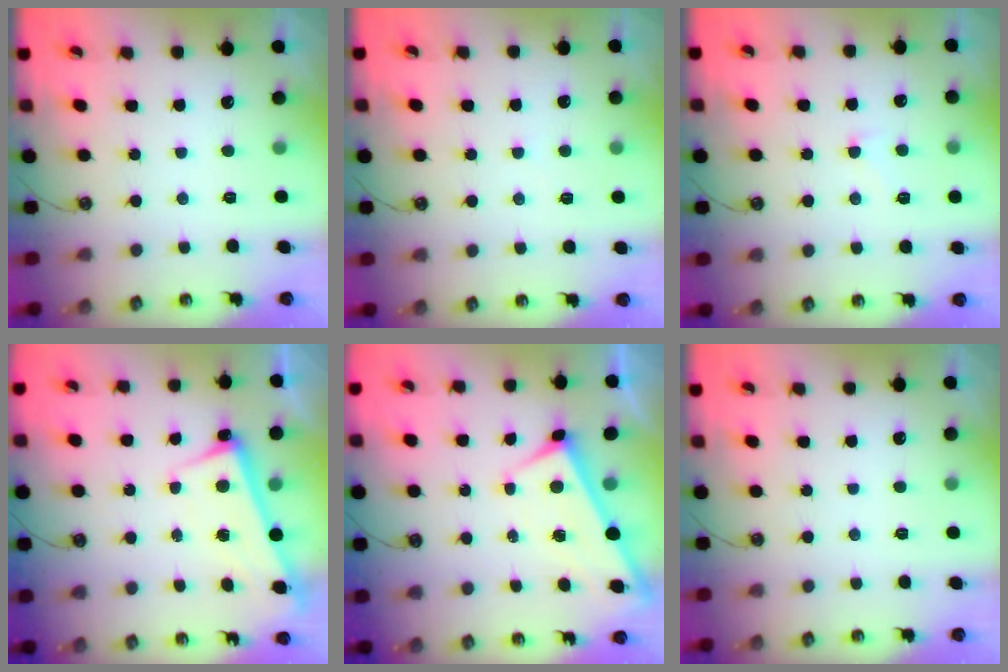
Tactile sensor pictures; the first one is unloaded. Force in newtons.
{"total": 2.9, "press": 2.9, "slide": 0.3}
{"total": 4.3, "press": 4.2, "slide": 0.6}
{"total": 2.6, "press": 2.5, "slide": 0.7}
{"total": 1.8, "press": 1.8, "slide": 0.1}
{"total": 0.0}